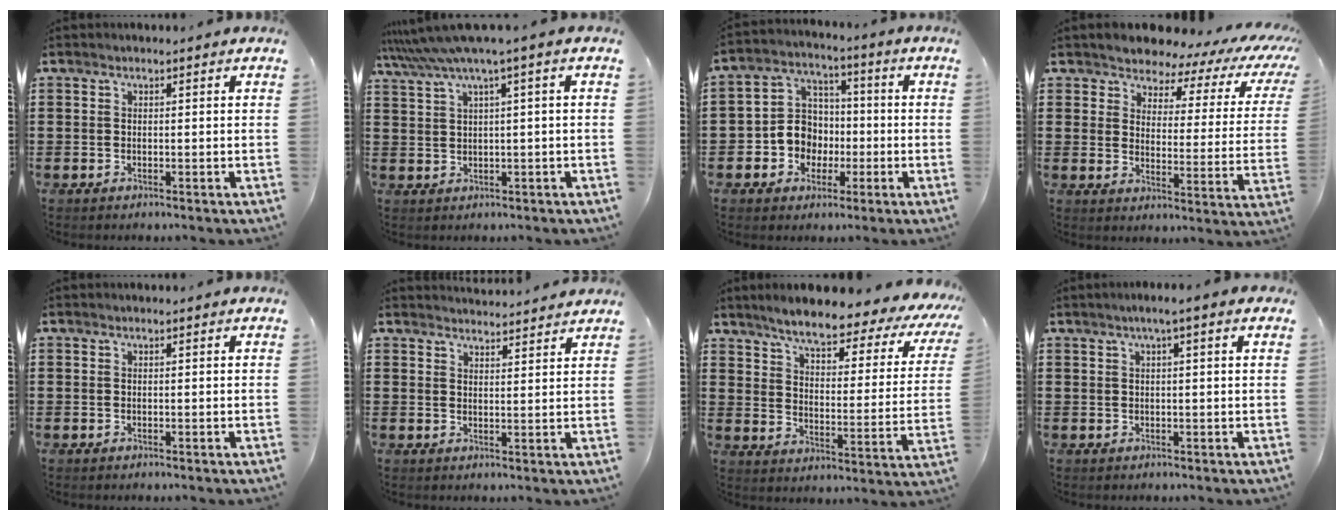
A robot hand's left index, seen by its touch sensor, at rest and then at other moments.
{"total": 4.8, "force": [2.0, -0.2, 4.3], "torque": [-0.096, -0.018, 0.032]}
{"total": 7.5, "force": [-1.6, 7.0, 2.3], "torque": [-0.083, 0.010, -0.032]}
{"total": 5.0, "force": [4.6, 1.8, 1.0], "torque": [-0.044, -0.033, 0.074]}
{"total": 0.0}
{"total": 2.7, "force": [2.7, 0.0, -0.1], "torque": [-0.006, -0.012, 0.052]}
{"total": 6.3, "force": [5.3, 0.5, 3.4], "torque": [-0.083, -0.037, 0.081]}
{"total": 1.9, "force": [0.7, -0.1, 1.8], "torque": [-0.034, 0.001, 0.011]}